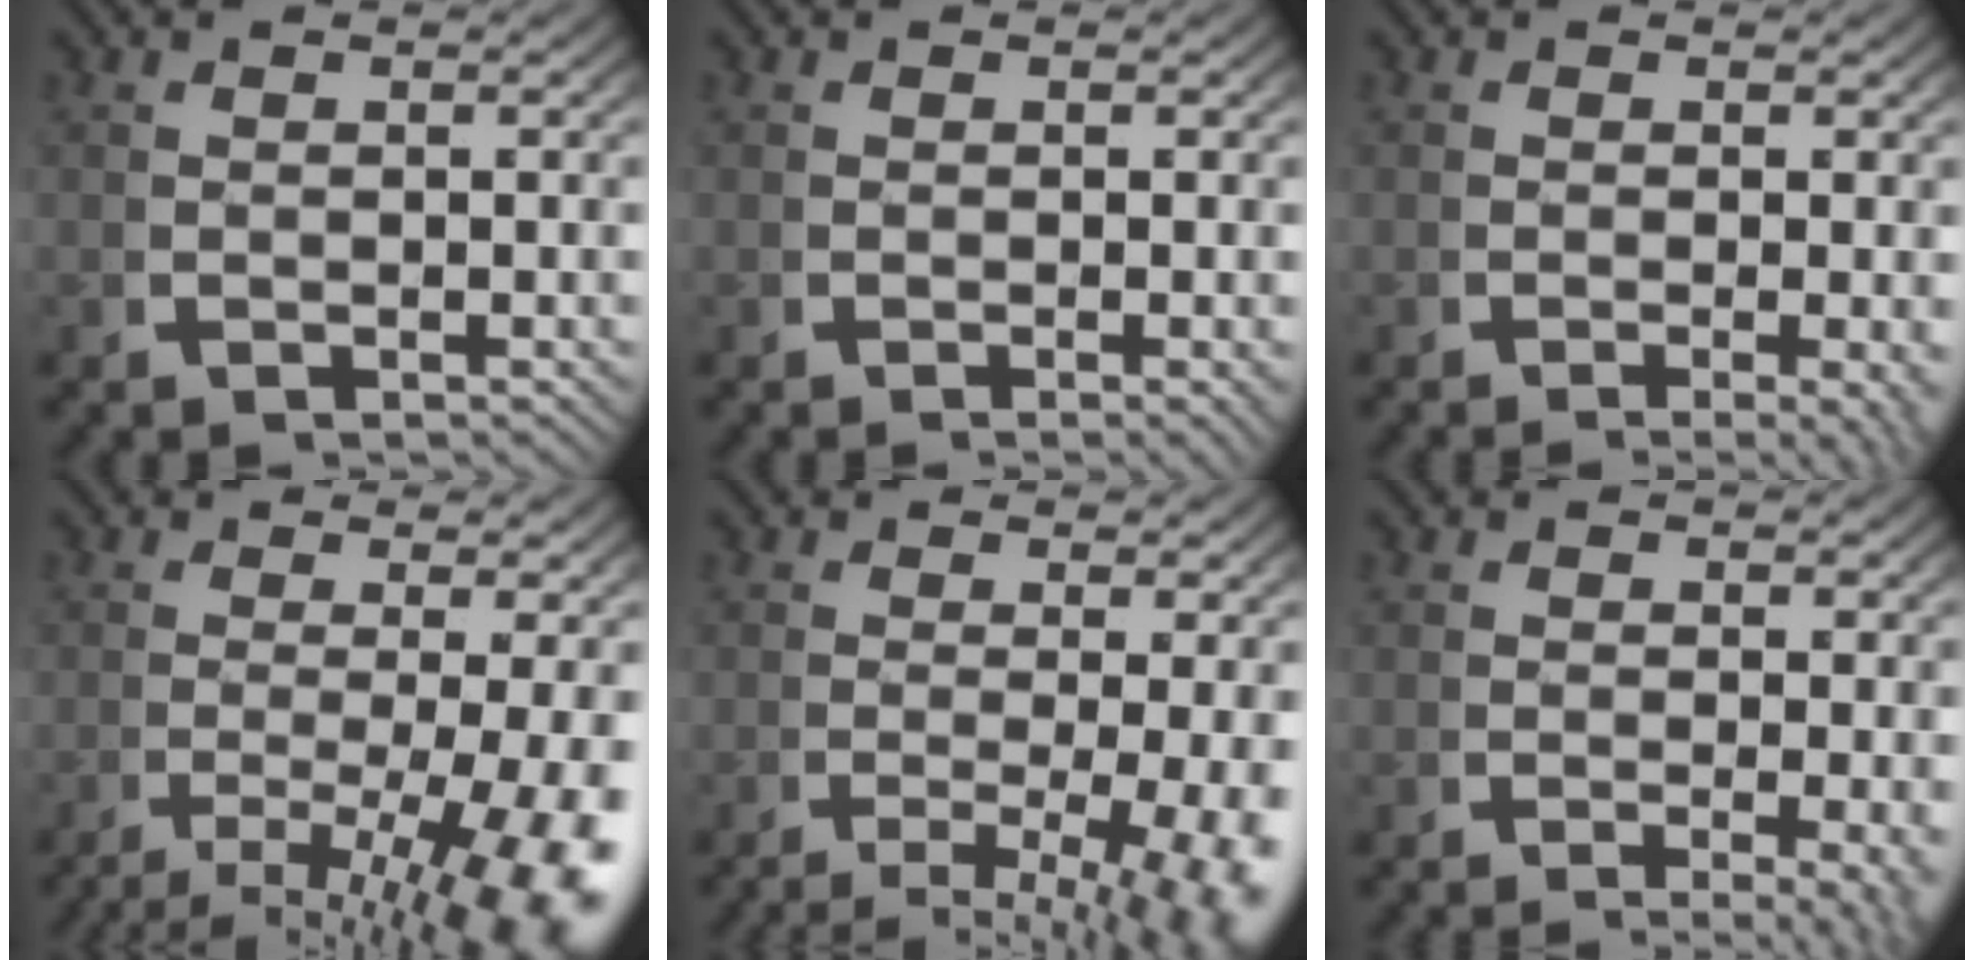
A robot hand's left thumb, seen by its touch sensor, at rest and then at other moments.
{"total": 0.9, "force": [-0.4, 0.2, 0.8], "torque": [-0.014, -0.001, -0.005]}
{"total": 2.9, "force": [-1.4, 0.8, 2.4], "torque": [-0.036, -0.017, -0.017]}
{"total": 9.3, "force": [-2.8, 4.1, 7.9], "torque": [-0.125, -0.039, -0.024]}
{"total": 8.5, "force": [-3.3, 3.9, 6.8], "torque": [-0.104, -0.043, -0.035]}
{"total": 4.0, "force": [-1.9, 1.4, 3.2], "torque": [-0.049, -0.026, -0.020]}